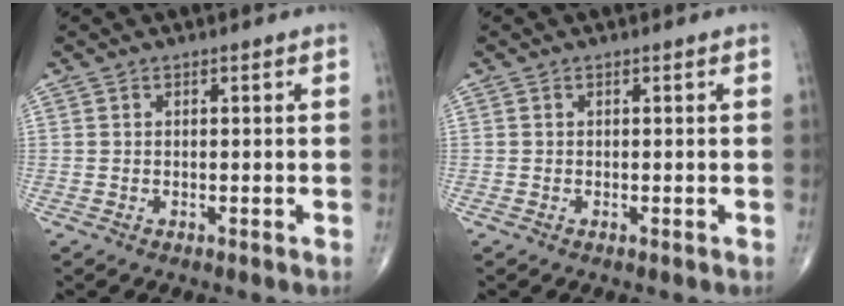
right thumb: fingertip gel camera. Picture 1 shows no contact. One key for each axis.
{"total": 0.0}